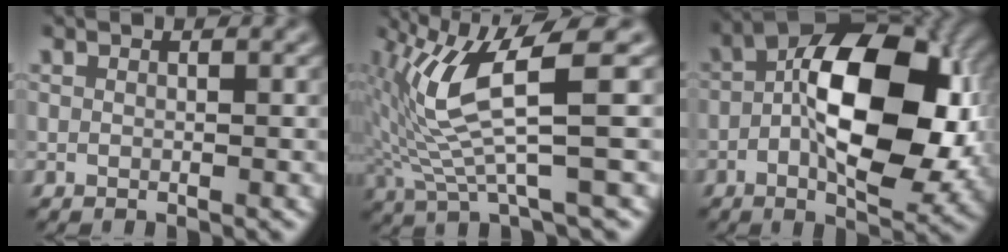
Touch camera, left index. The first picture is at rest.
{"total": 7.8, "force": [1.5, 1.6, 7.4], "torque": [-0.160, -0.009, 0.032]}
{"total": 13.3, "force": [-0.8, 6.5, 11.6], "torque": [-0.169, 0.012, -0.024]}